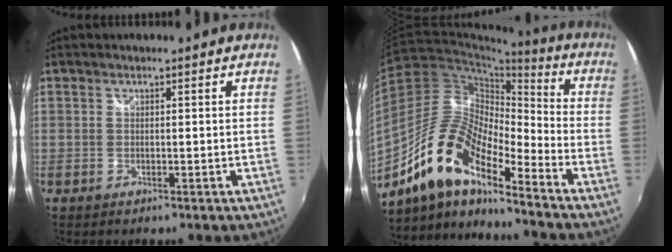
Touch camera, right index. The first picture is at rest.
{"total": 16.4, "force": [-11.2, 5.0, 11.0], "torque": [-0.202, 0.000, -0.224]}